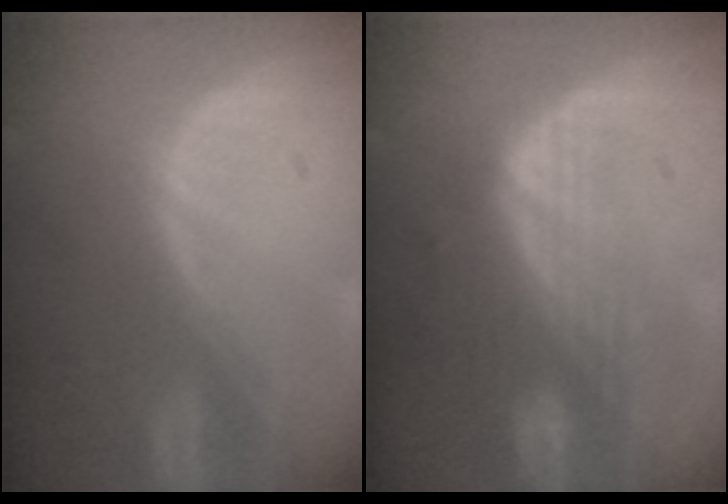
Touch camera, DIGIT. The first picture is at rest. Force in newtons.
{"total": 7.6, "press": 6.8, "slide": 3.3}